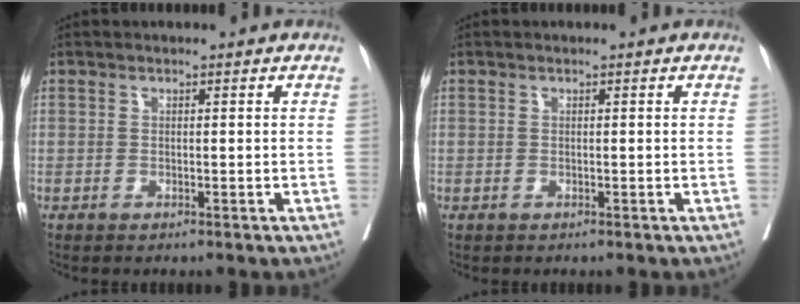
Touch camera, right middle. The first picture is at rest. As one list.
[{"total": 0.0}]